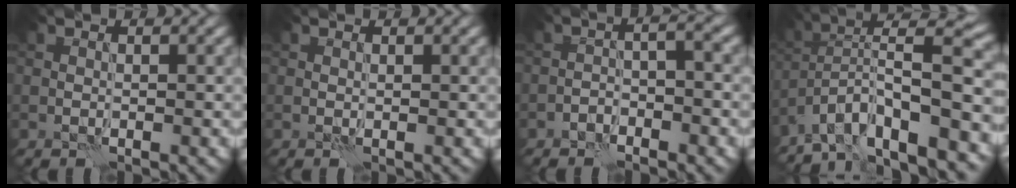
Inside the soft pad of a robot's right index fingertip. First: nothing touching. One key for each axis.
{"total": 0.0}
{"total": 2.5, "fx": -1.8, "fy": 0.8, "fz": 1.6, "tx": -0.027, "ty": 0.009, "tz": -0.040}
{"total": 11.1, "fx": -6.7, "fy": 2.6, "fz": 8.4, "tx": -0.128, "ty": 0.023, "tz": -0.114}